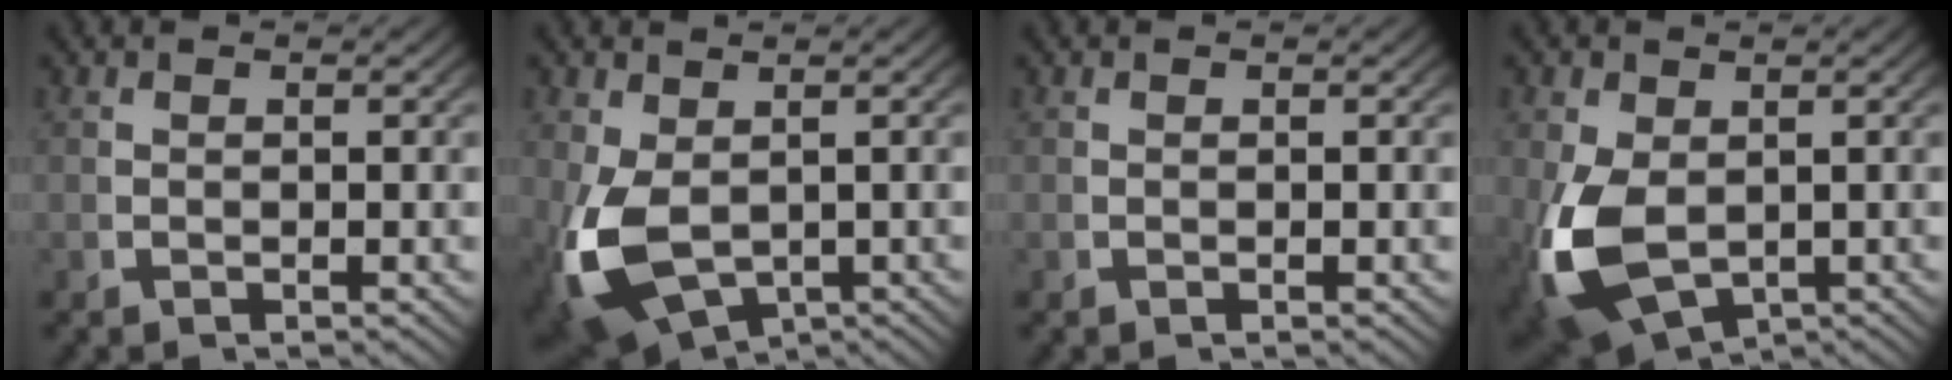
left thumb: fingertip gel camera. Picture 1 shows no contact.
{"total": 7.7, "force": [-1.7, 5.2, 5.3], "torque": [-0.139, -0.041, -0.004]}
{"total": 0.0}
{"total": 8.4, "force": [-1.8, 5.8, 5.8], "torque": [-0.152, -0.047, -0.004]}